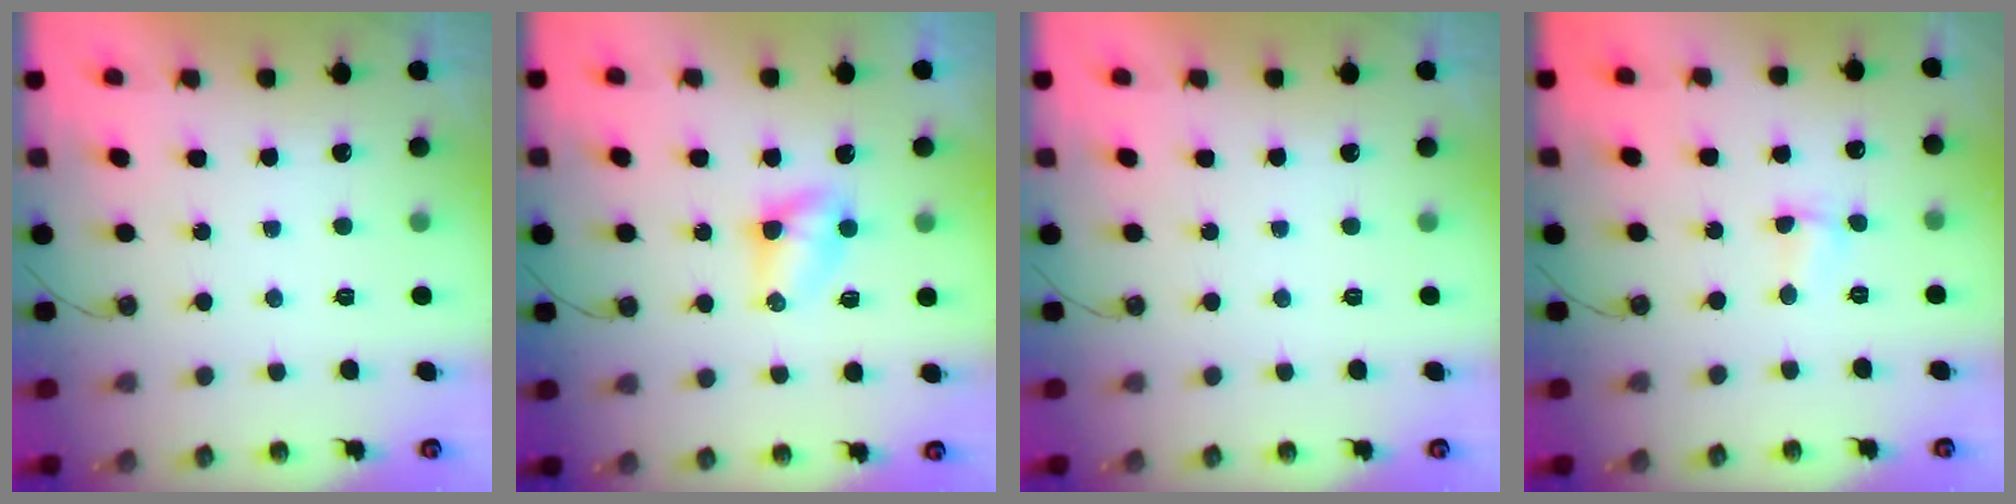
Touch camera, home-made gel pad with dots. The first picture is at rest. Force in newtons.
{"total": 4.9, "press": 4.8, "slide": 0.6}
{"total": 0.0}
{"total": 2.0, "press": 1.9, "slide": 0.6}